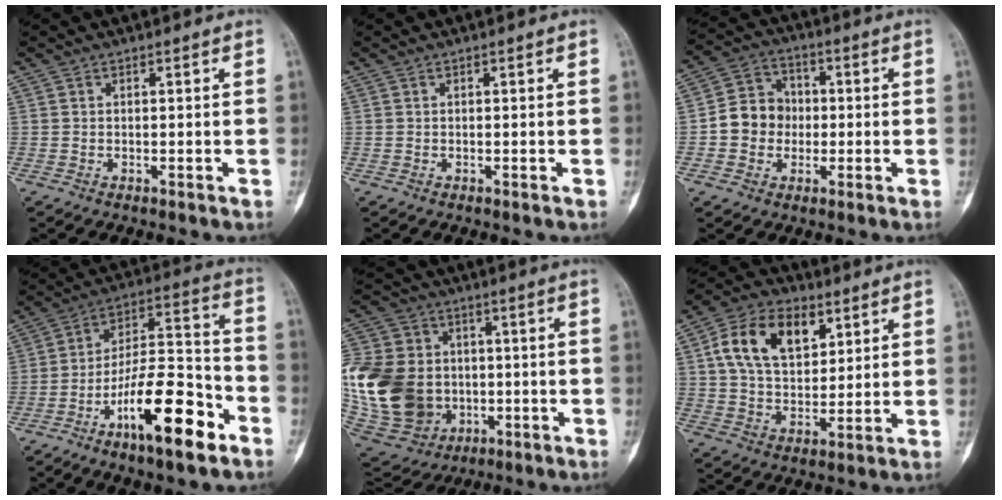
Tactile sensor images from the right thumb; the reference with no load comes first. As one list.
[{"total": 0.0}, {"total": 8.9, "force": [-0.9, 8.0, 3.8], "torque": [-0.032, 0.025, -0.026]}, {"total": 19.3, "force": [-10.2, 6.0, 15.1], "torque": [-0.246, 0.076, -0.171]}, {"total": 27.8, "force": [-2.6, 22.1, 16.7], "torque": [-0.375, 0.016, -0.027]}, {"total": 14.7, "force": [5.6, 9.2, 10.0], "torque": [-0.156, -0.005, 0.103]}]